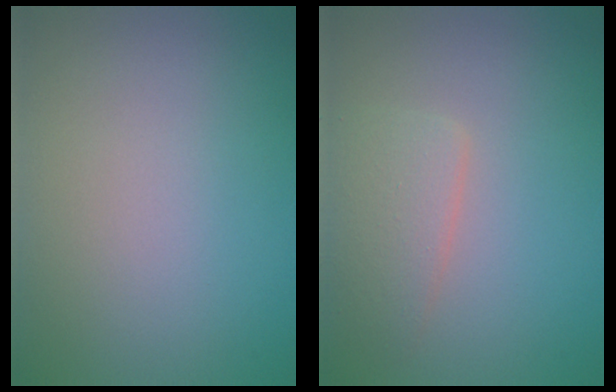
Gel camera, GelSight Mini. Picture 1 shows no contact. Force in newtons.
{"total": 2.8, "press": 2.8, "slide": 0.1}